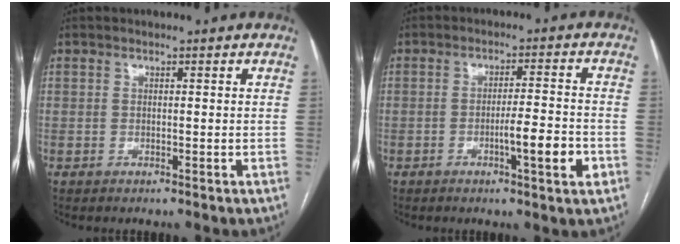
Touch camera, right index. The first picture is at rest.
{"total": 8.4, "force": [-3.0, 0.4, 7.9], "torque": [-0.119, -0.002, -0.046]}